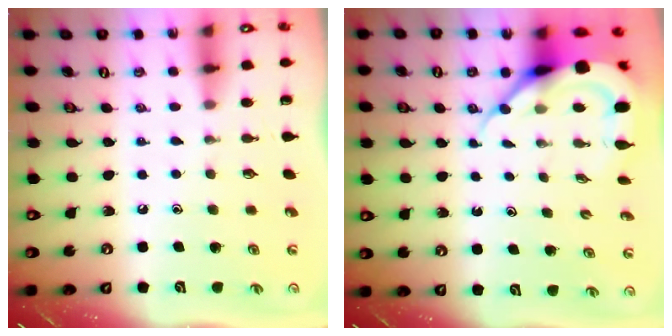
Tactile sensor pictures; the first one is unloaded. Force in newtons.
{"total": 8.5, "press": 8.4, "slide": 0.9}